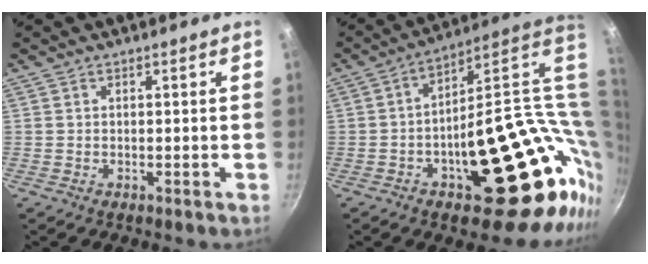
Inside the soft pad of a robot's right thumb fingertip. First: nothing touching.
{"total": 32.2, "force": [0.6, 15.1, 28.5], "torque": [-0.353, -0.003, 0.032]}